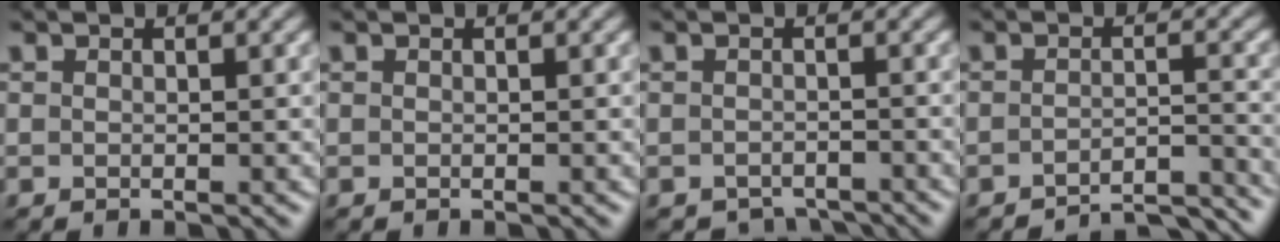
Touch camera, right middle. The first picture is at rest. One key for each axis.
{"total": 0.0}
{"total": 2.3, "fx": -2.2, "fy": 0.7, "fz": 0.2, "tx": 0.006, "ty": -0.004, "tz": -0.035}
{"total": 5.6, "fx": -5.2, "fy": 0.9, "fz": 1.9, "tx": -0.018, "ty": 0.004, "tz": -0.070}